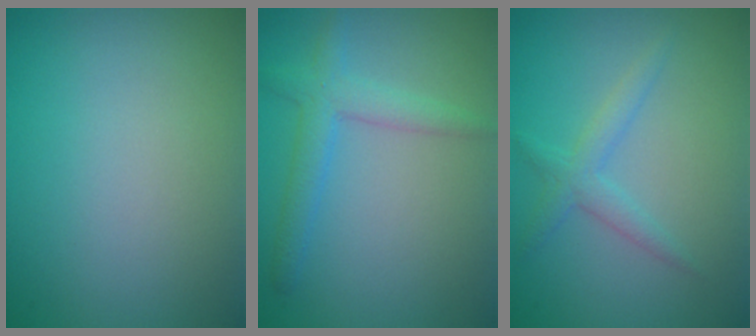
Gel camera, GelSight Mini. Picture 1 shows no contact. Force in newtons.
{"total": 2.8, "press": 2.8, "slide": 0.2}
{"total": 2.0, "press": 2.0, "slide": 0.2}